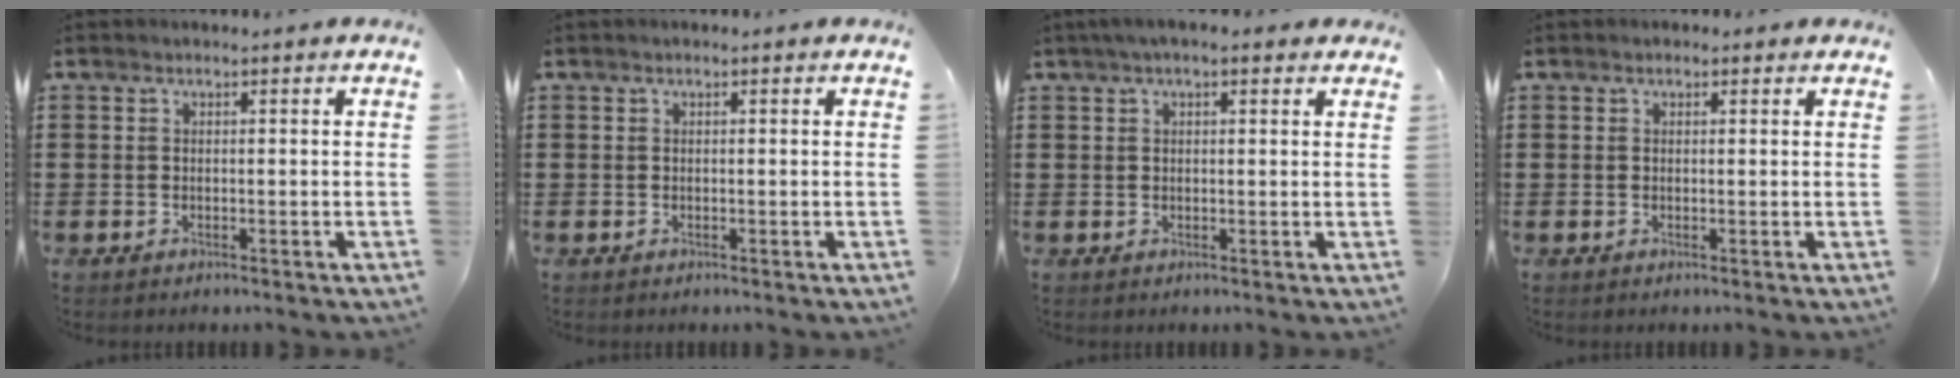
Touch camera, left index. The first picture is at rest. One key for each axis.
{"total": 0.0}
{"total": 2.4, "fx": 1.4, "fy": 0.8, "fz": 1.8, "tx": -0.039, "ty": 0.008, "tz": 0.023}
{"total": 0.6, "fx": 0.3, "fy": 0.5, "fz": 0.2, "tx": -0.005, "ty": 0.006, "tz": 0.004}